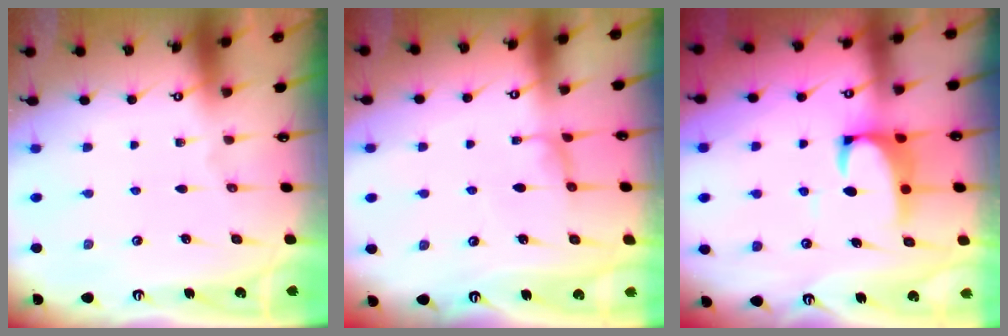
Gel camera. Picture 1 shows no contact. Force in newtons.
{"total": 1.9, "press": 1.8, "slide": 0.5}
{"total": 3.0, "press": 2.8, "slide": 1.1}